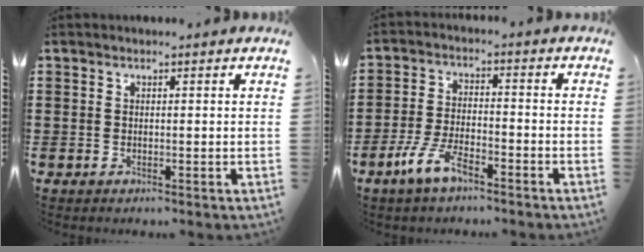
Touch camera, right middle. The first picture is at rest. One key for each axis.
{"total": 6.1, "fx": -4.1, "fy": 1.7, "fz": 4.2, "tx": -0.100, "ty": -0.003, "tz": -0.081}